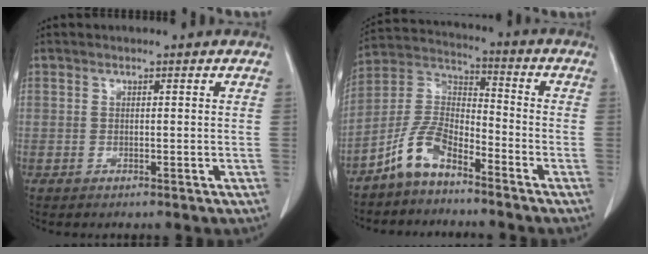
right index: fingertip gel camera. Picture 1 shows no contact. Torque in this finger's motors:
{"motor_torque": [0.15, -0.15, 0.04, 0.01]}